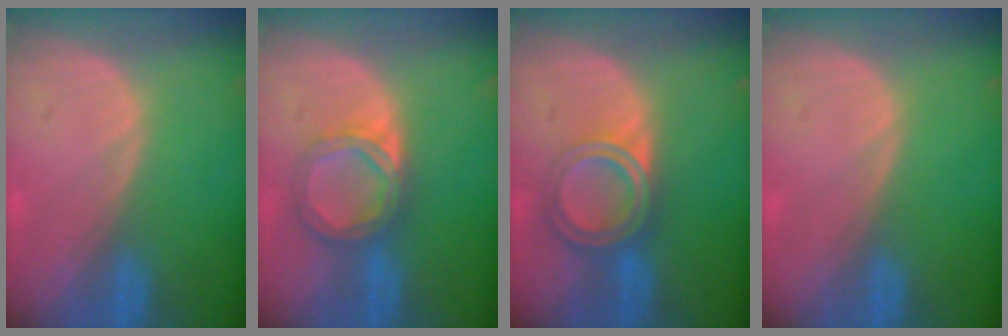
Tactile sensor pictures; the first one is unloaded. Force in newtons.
{"total": 5.6, "press": 5.3, "slide": 2.0}
{"total": 6.4, "press": 5.4, "slide": 3.4}
{"total": 0.0}